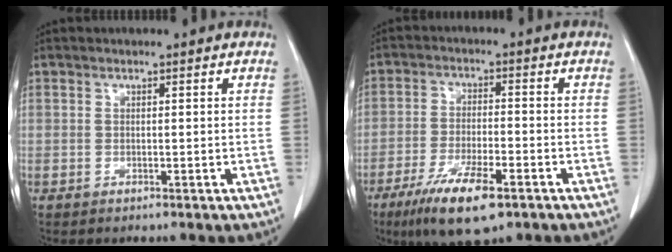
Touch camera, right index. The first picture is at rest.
{"total": 10.6, "force": [-6.2, 2.3, 8.2], "torque": [-0.152, -0.021, -0.102]}